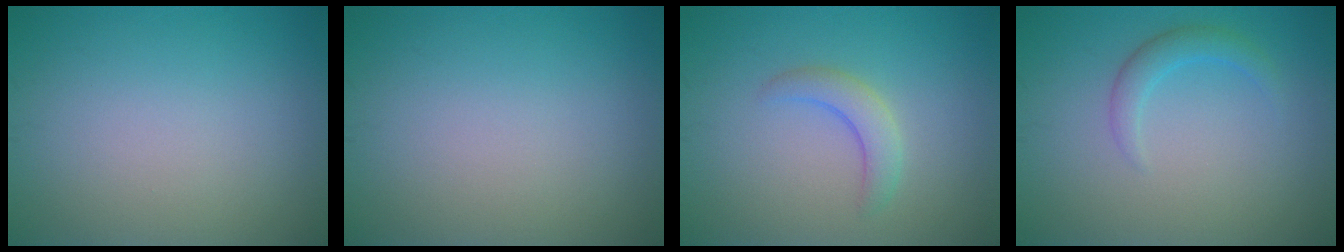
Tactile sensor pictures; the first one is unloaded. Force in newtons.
{"total": 0.0}
{"total": 2.4, "press": 2.4, "slide": 0.3}
{"total": 1.9, "press": 1.9, "slide": 0.1}